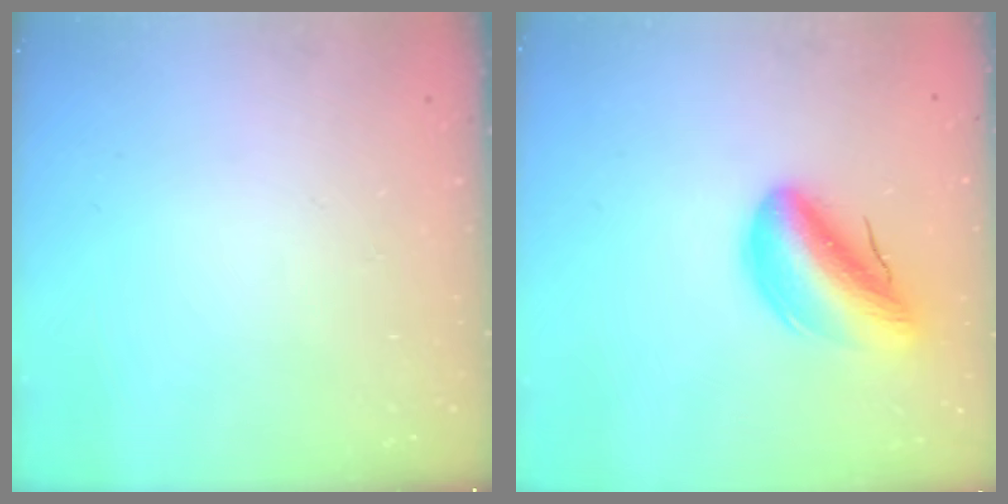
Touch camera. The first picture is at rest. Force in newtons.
{"total": 13.3, "press": 12.8, "slide": 3.6}